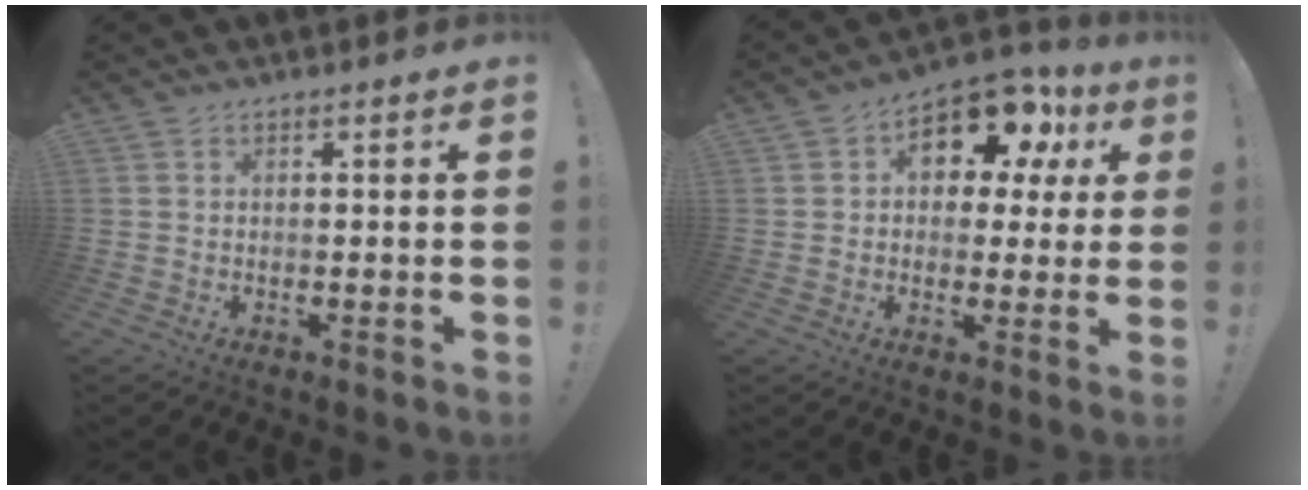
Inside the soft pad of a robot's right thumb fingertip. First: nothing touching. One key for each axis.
{"total": 12.1, "fx": 6.3, "fy": 7.1, "fz": 7.5, "tx": -0.104, "ty": -0.037, "tz": 0.109}